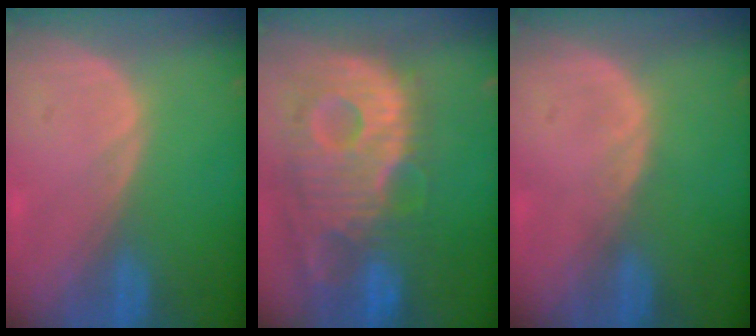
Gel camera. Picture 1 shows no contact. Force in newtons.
{"total": 13.6, "press": 11.8, "slide": 6.8}
{"total": 0.7, "press": 0.6, "slide": 0.2}